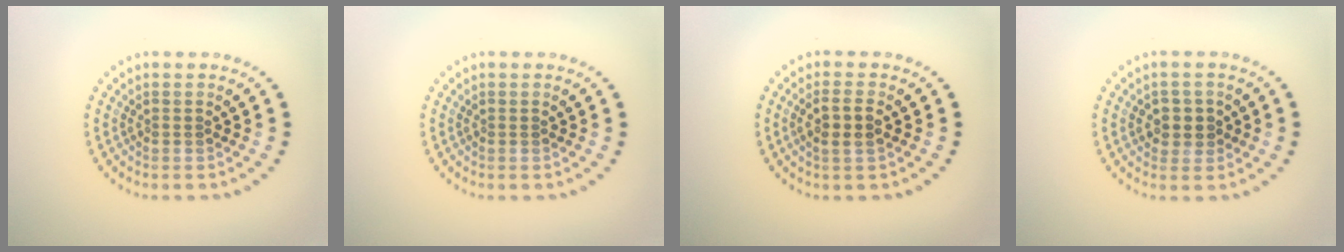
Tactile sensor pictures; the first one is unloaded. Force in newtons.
{"total": 0.0}
{"total": 2.3, "press": 2.2, "slide": 0.7}
{"total": 2.3, "press": 2.1, "slide": 0.8}